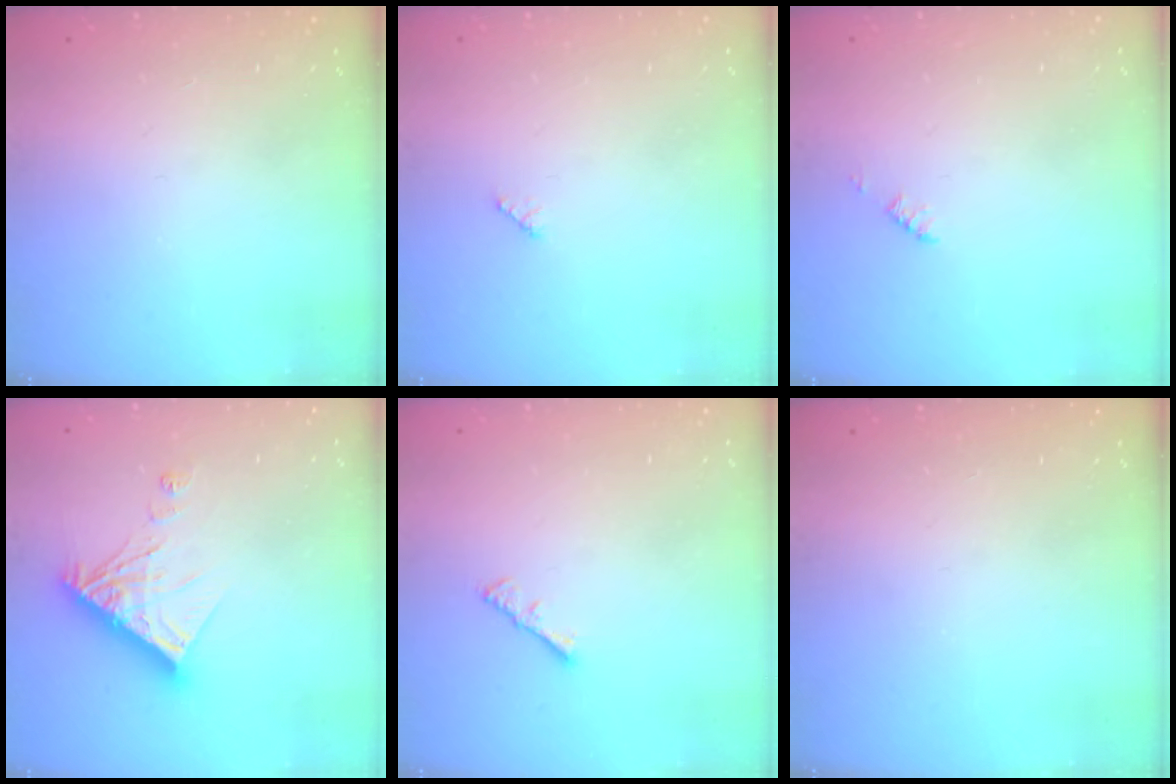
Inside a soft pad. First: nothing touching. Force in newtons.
{"total": 3.2, "press": 3.2, "slide": 0.4}
{"total": 1.2, "press": 1.2, "slide": 0.2}
{"total": 11.1, "press": 11.0, "slide": 1.3}
{"total": 1.3, "press": 1.2, "slide": 0.4}
{"total": 0.0}